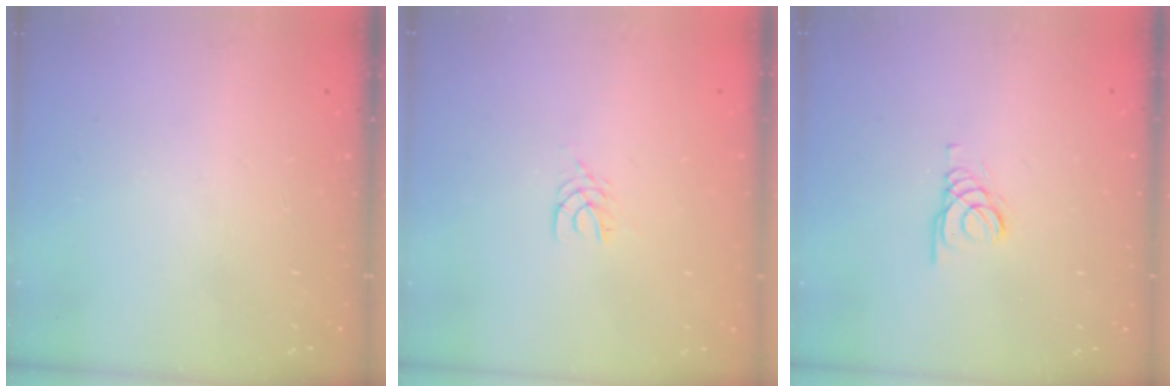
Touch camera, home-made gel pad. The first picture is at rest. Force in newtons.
{"total": 2.5, "press": 2.5, "slide": 0.4}
{"total": 1.5, "press": 1.4, "slide": 0.1}